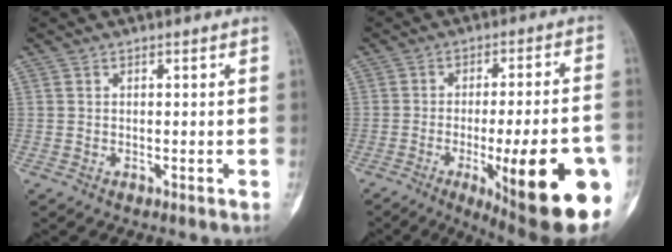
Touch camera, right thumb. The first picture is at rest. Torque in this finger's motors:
{"motor_torque": [0.08, 0.91, 2.08, -0.69, 0.17]}